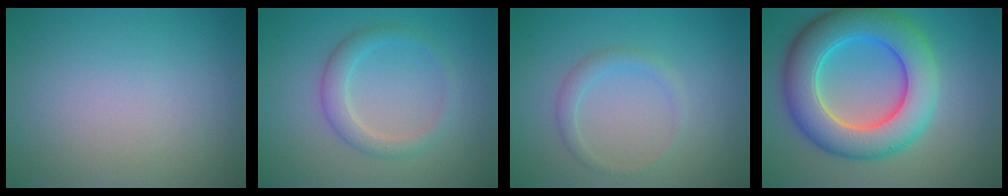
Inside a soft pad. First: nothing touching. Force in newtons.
{"total": 2.5, "press": 2.5, "slide": 0.2}
{"total": 1.5, "press": 1.5, "slide": 0.1}
{"total": 9.7, "press": 9.7, "slide": 0.6}